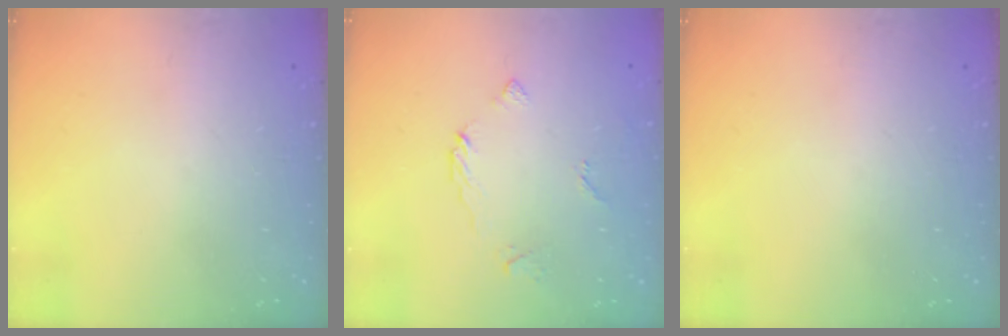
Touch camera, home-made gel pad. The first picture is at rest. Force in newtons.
{"total": 3.9, "press": 3.9, "slide": 0.4}
{"total": 0.0}